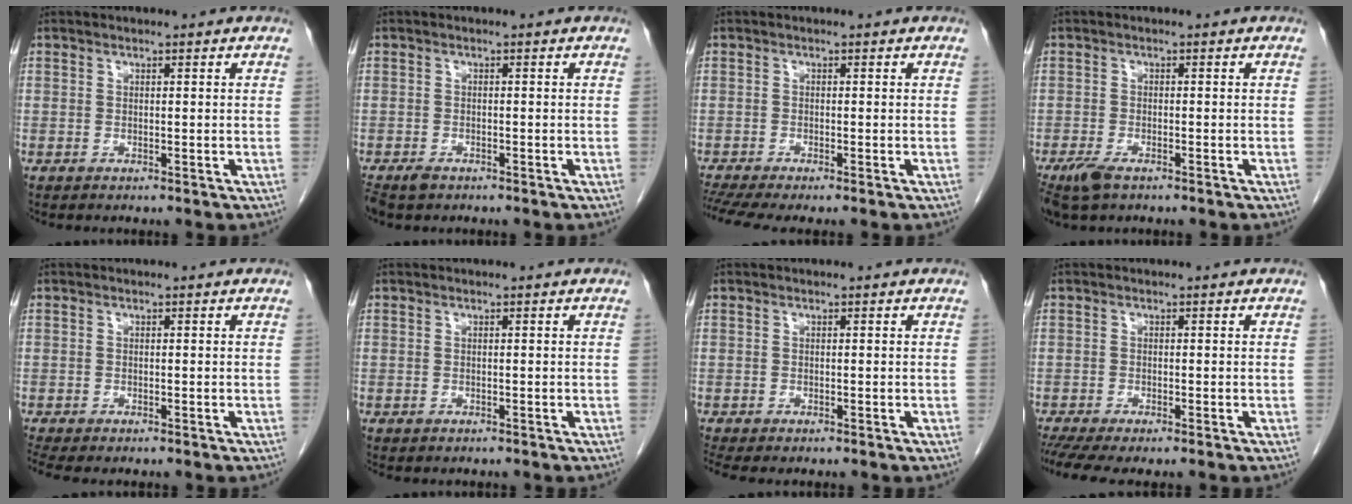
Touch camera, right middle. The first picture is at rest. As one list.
[{"total": 3.4, "force": [-2.5, 1.8, 1.5], "torque": [-0.031, -0.005, -0.040]}, {"total": 4.4, "force": [-3.6, -0.2, 2.5], "torque": [-0.049, -0.008, -0.065]}, {"total": 4.1, "force": [-2.7, 1.5, 2.7], "torque": [-0.059, -0.009, -0.046]}, {"total": 2.4, "force": [-2.0, 0.7, 1.1], "torque": [-0.020, -0.009, -0.031]}, {"total": 0.0}, {"total": 1.6, "force": [-1.4, 0.4, 0.7], "torque": [-0.012, -0.006, -0.020]}, {"total": 4.9, "force": [-3.9, 0.6, 2.9], "torque": [-0.047, -0.011, -0.067]}]